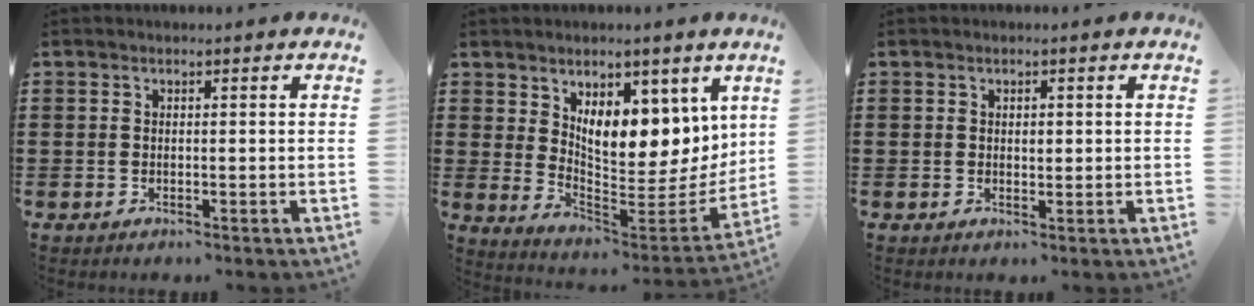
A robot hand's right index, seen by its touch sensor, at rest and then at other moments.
{"total": 8.3, "force": [5.4, 4.2, 4.8], "torque": [-0.072, -0.056, 0.093]}
{"total": 1.0, "force": [0.2, 0.5, 0.9], "torque": [-0.017, 0.005, 0.003]}